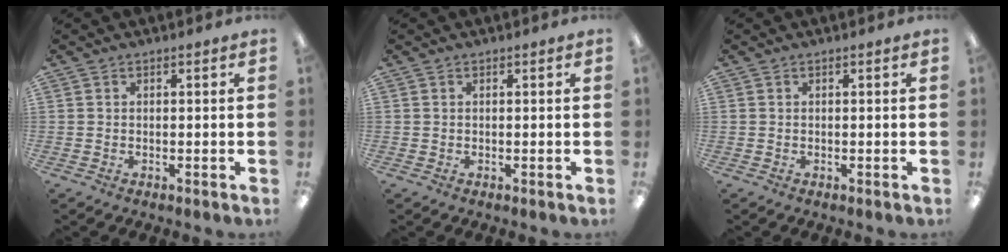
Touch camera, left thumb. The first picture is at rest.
{"total": 0.0}
{"total": 0.0}